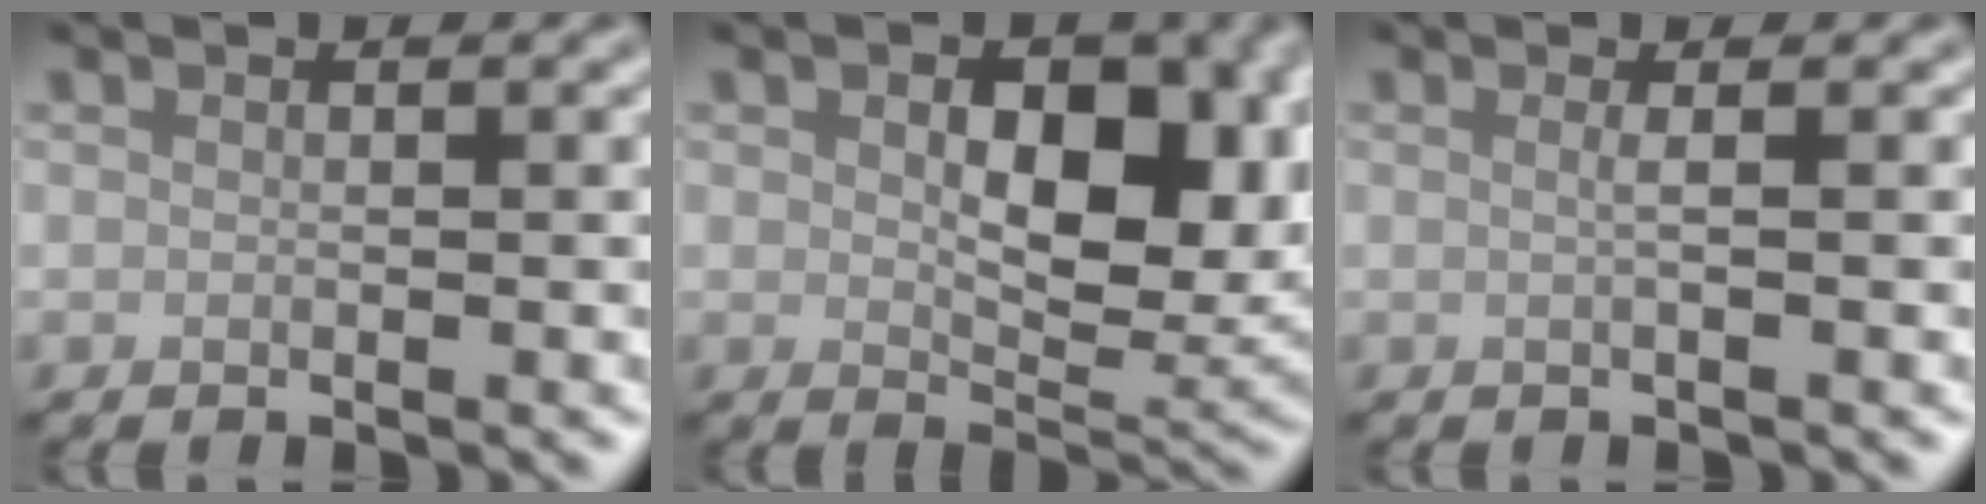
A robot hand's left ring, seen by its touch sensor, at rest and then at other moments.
{"total": 9.5, "force": [1.6, 5.4, 7.7], "torque": [-0.112, -0.009, 0.029]}
{"total": 1.3, "force": [0.1, 0.5, 1.2], "torque": [-0.014, -0.002, -0.010]}